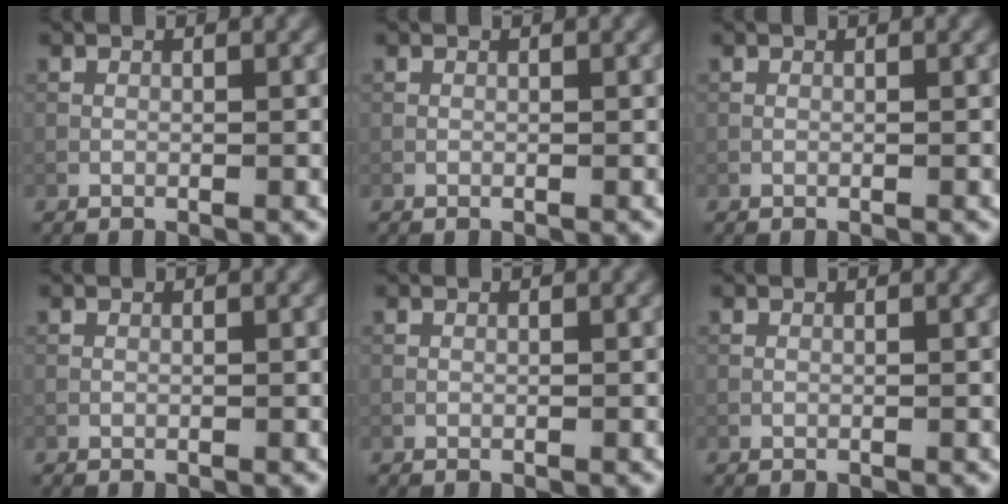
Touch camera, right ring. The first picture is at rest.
{"total": 0.0}
{"total": 0.0}
{"total": 0.0}
{"total": 0.0}
{"total": 0.0}